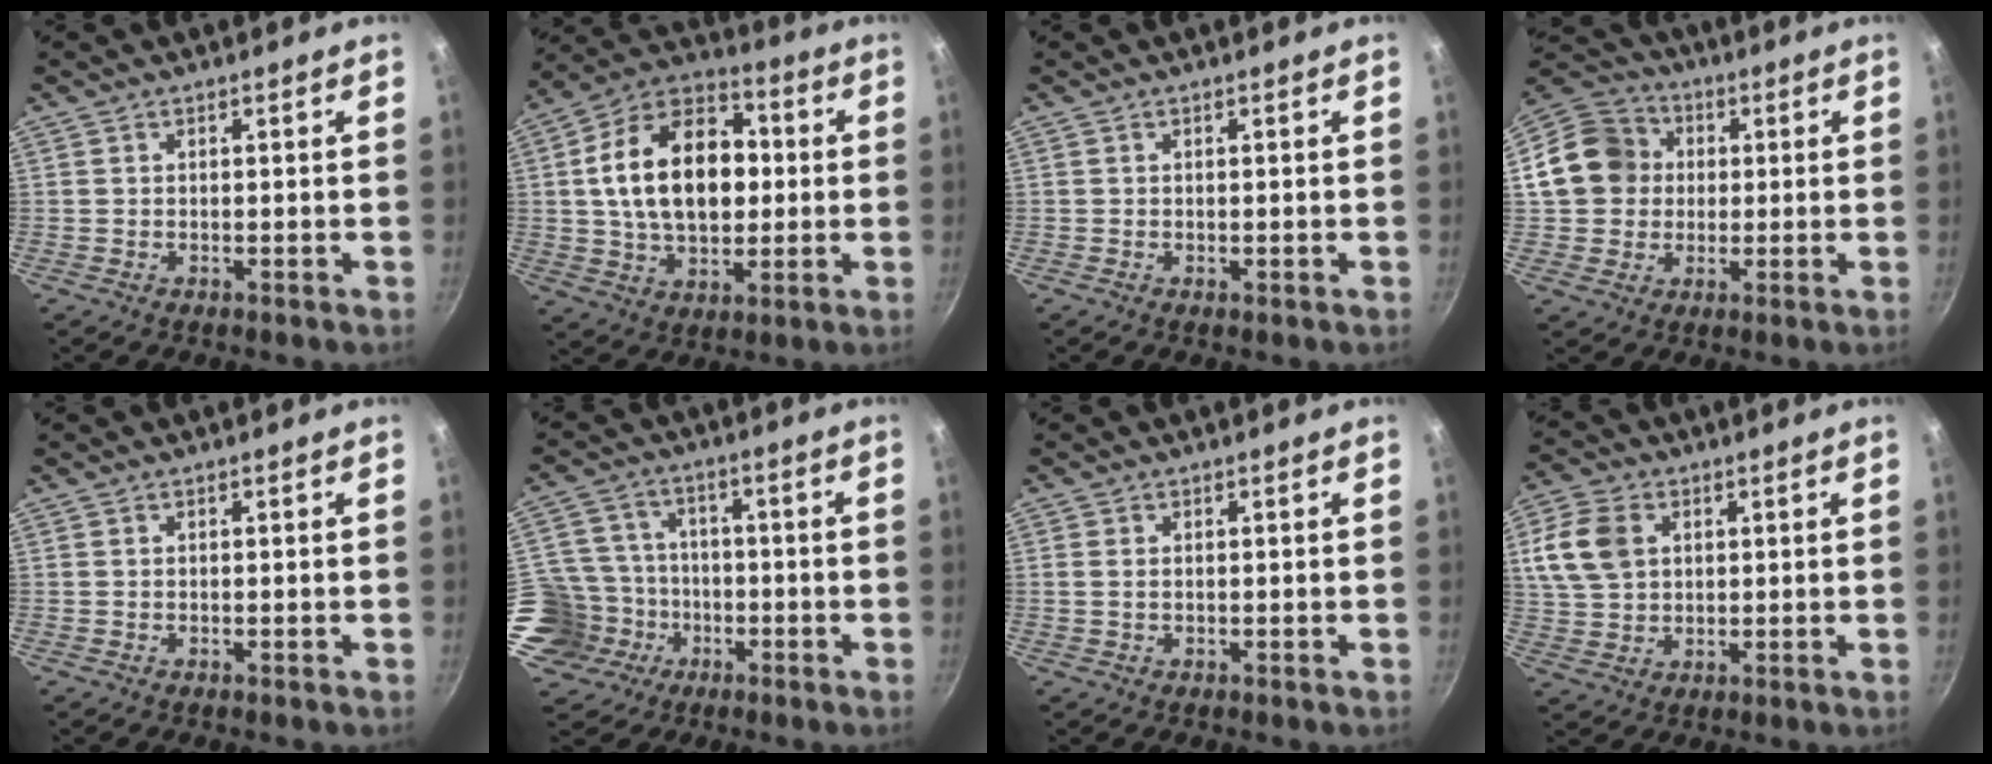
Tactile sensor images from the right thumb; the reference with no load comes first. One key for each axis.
{"total": 20.6, "fx": 1.7, "fy": 13.7, "fz": 15.4, "tx": -0.224, "ty": 0.025, "tz": 0.019}
{"total": 0.0}
{"total": 13.5, "fx": 1.4, "fy": 12.1, "fz": 5.9, "tx": -0.087, "ty": 0.030, "tz": 0.014}
{"total": 0.0}
{"total": 13.9, "fx": -5.1, "fy": 11.8, "fz": 5.3, "tx": -0.103, "ty": 0.046, "tz": -0.090}
{"total": 1.0, "fx": 0.1, "fy": 0.6, "fz": 0.8, "tx": -0.016, "ty": 0.001, "tz": 0.001}
{"total": 10.2, "fx": 2.8, "fy": 7.5, "fz": 6.3, "tx": -0.112, "ty": 0.000, "tz": 0.051}